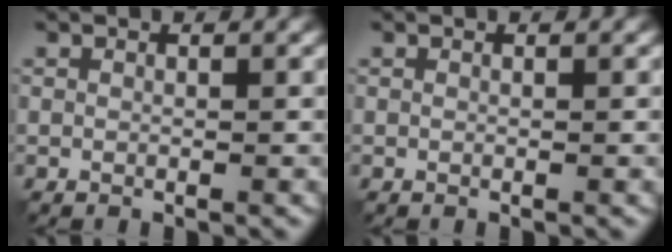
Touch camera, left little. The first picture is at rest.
{"total": 0.0}